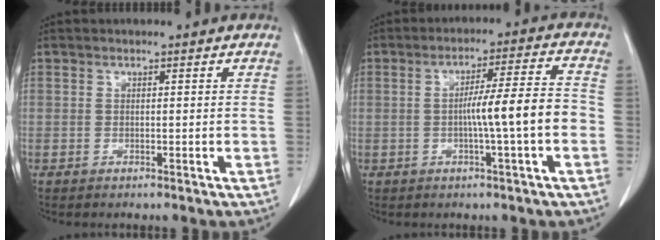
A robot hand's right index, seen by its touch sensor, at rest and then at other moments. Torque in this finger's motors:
{"motor_torque": [0.81, -0.28, 0.29, 0.11]}